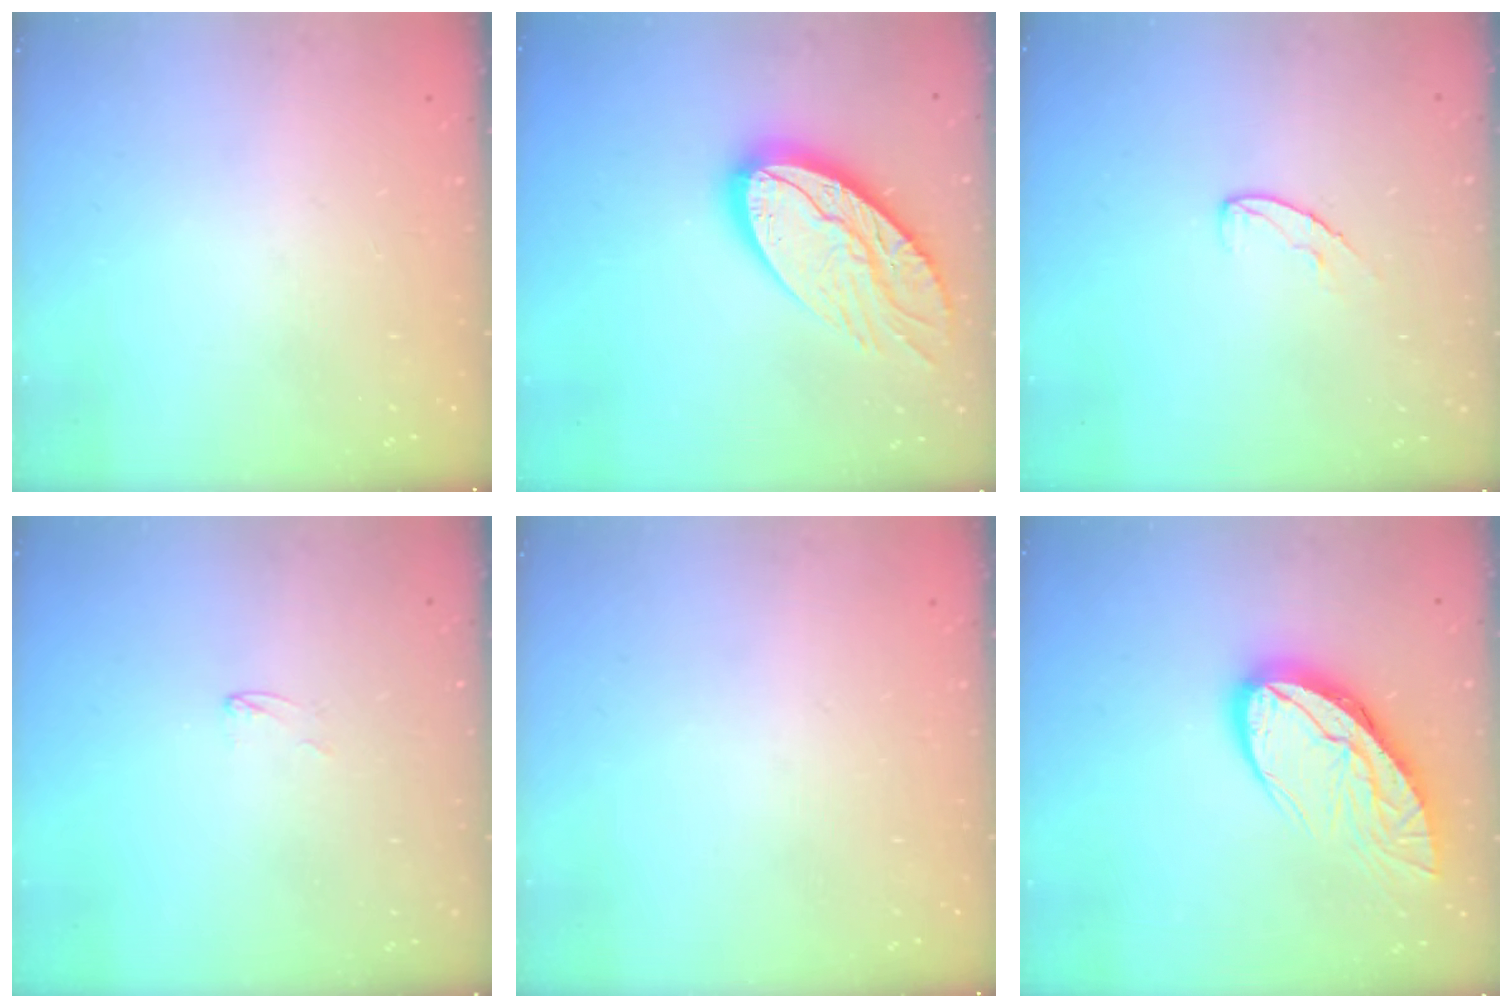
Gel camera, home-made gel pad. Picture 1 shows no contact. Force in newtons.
{"total": 18.3, "press": 18.3, "slide": 1.5}
{"total": 7.3, "press": 7.2, "slide": 0.6}
{"total": 1.7, "press": 1.6, "slide": 0.1}
{"total": 0.0}
{"total": 13.0, "press": 12.9, "slide": 1.1}